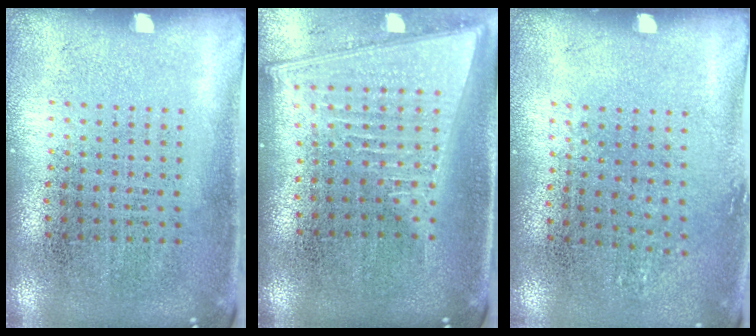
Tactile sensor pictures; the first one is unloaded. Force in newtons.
{"total": 2.2, "press": 1.8, "slide": 1.3}
{"total": 0.8, "press": 0.7, "slide": 0.4}